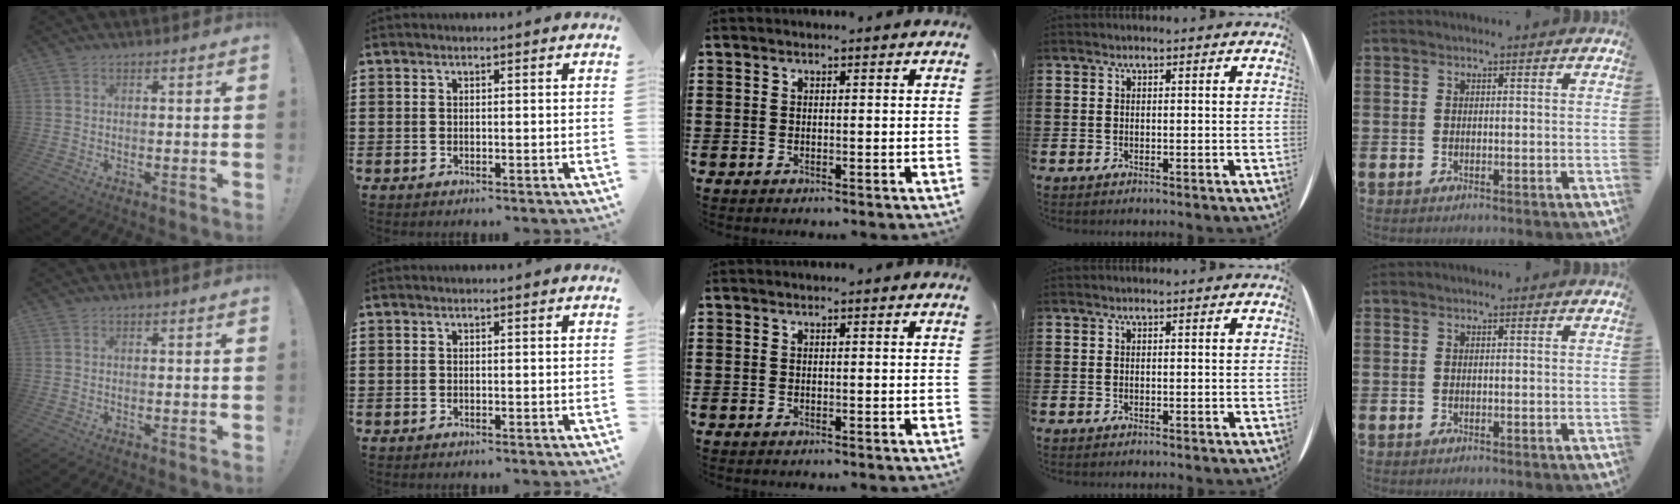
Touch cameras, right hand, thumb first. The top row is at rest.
{}